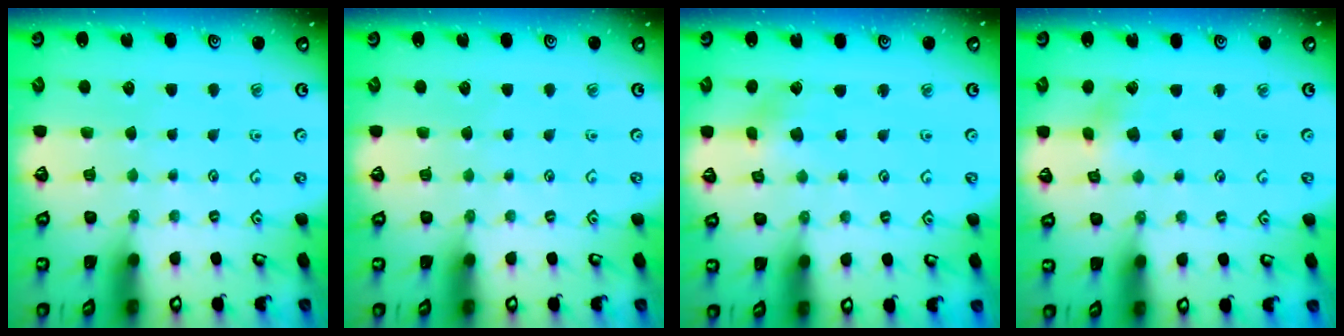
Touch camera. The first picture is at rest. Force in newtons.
{"total": 0.0}
{"total": 3.0, "press": 3.0, "slide": 0.1}
{"total": 2.7, "press": 2.6, "slide": 0.3}